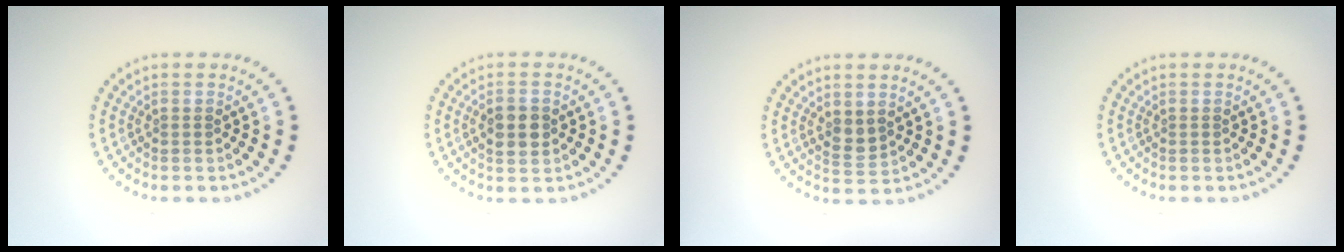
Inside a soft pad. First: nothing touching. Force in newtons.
{"total": 2.8, "press": 2.8, "slide": 0.1}
{"total": 1.5, "press": 1.5, "slide": 0.5}
{"total": 0.0}